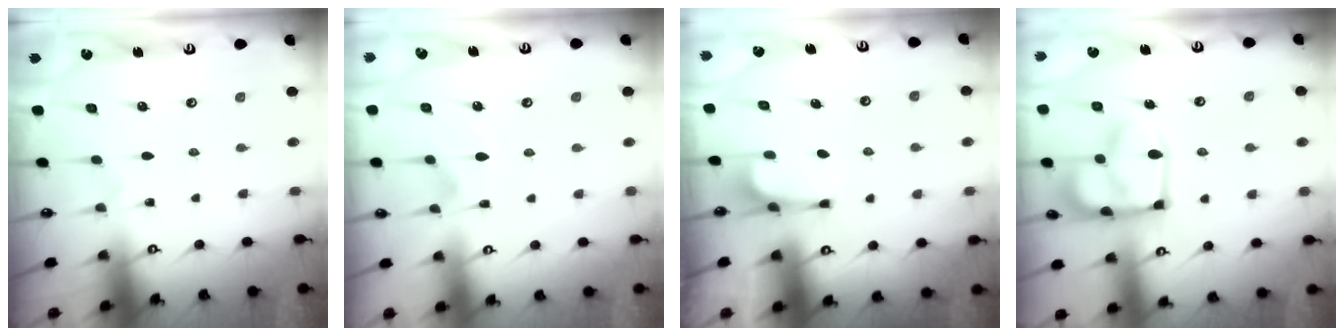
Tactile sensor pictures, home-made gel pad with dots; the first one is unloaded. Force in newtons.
{"total": 5.1, "press": 5.0, "slide": 1.2}
{"total": 2.2, "press": 2.2, "slide": 0.5}
{"total": 13.9, "press": 13.9, "slide": 0.8}